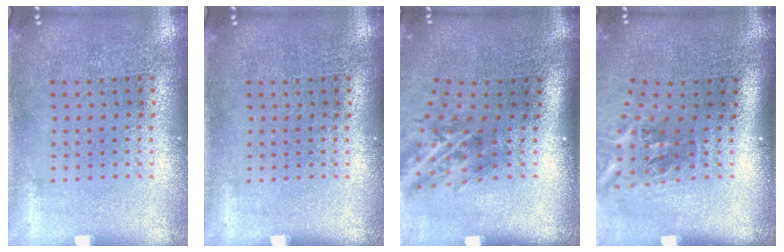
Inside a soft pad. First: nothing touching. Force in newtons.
{"total": 0.0}
{"total": 1.7, "press": 1.1, "slide": 1.3}
{"total": 2.3, "press": 1.3, "slide": 1.9}